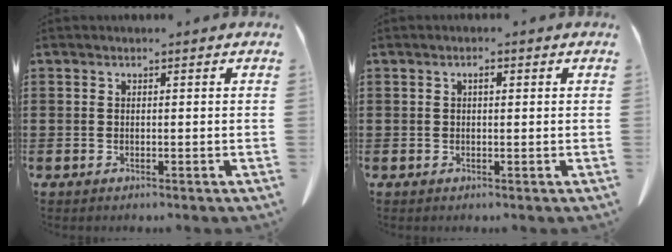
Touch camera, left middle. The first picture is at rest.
{"total": 1.2, "force": [0.3, 0.4, 1.1], "torque": [-0.022, 0.004, 0.004]}